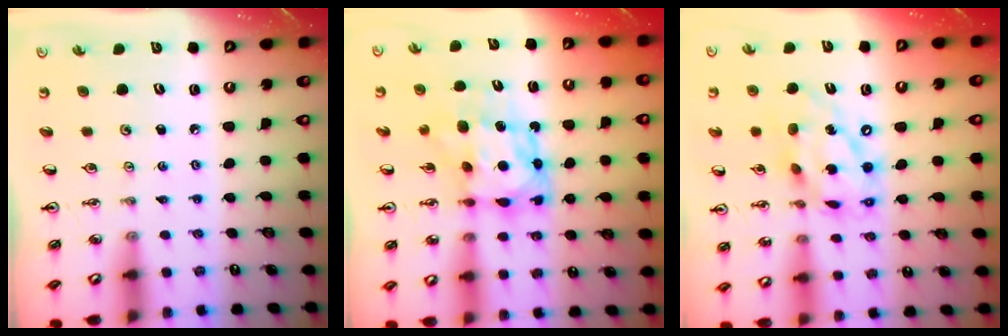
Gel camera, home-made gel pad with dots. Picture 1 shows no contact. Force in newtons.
{"total": 8.2, "press": 8.1, "slide": 0.7}
{"total": 16.1, "press": 16.0, "slide": 1.4}